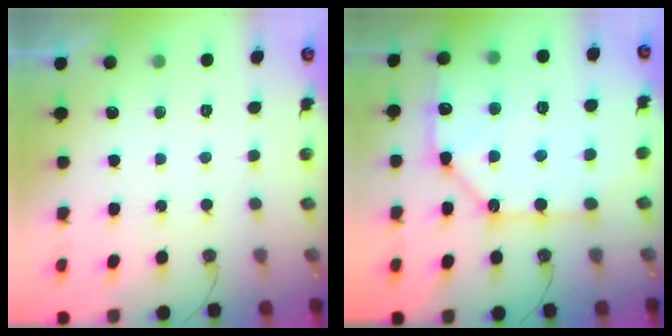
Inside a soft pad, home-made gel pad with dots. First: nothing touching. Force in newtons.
{"total": 16.6, "press": 16.5, "slide": 1.8}